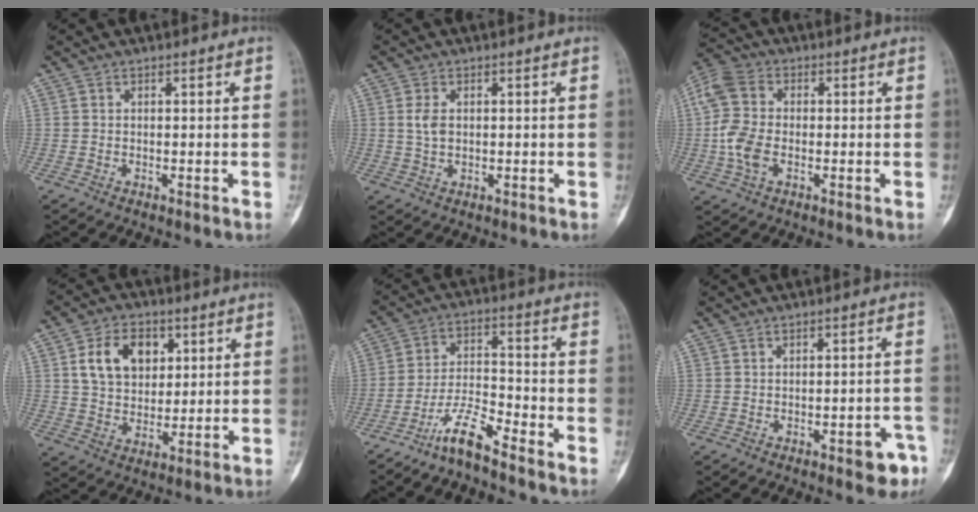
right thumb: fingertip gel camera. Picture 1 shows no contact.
{"total": 3.3, "force": [0.6, 2.0, 2.6], "torque": [-0.048, -0.001, 0.011]}
{"total": 9.3, "force": [-1.0, 5.9, 7.1], "torque": [-0.163, 0.012, -0.029]}
{"total": 11.3, "force": [3.7, 8.0, 7.1], "torque": [-0.090, -0.007, 0.068]}
{"total": 7.8, "force": [-6.3, 0.9, 4.5], "torque": [-0.091, 0.052, -0.128]}
{"total": 4.9, "force": [-2.7, 2.0, 3.6], "torque": [-0.028, 0.021, -0.027]}